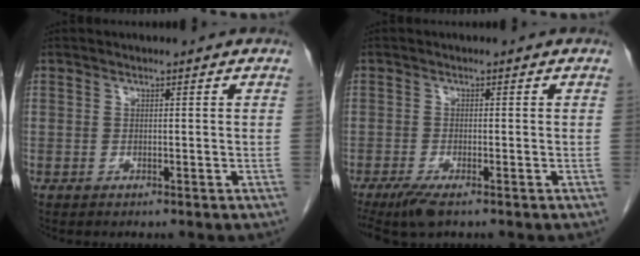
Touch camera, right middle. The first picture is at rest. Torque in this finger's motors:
{"motor_torque": [0.63, -0.41, 0.03, 0.03]}